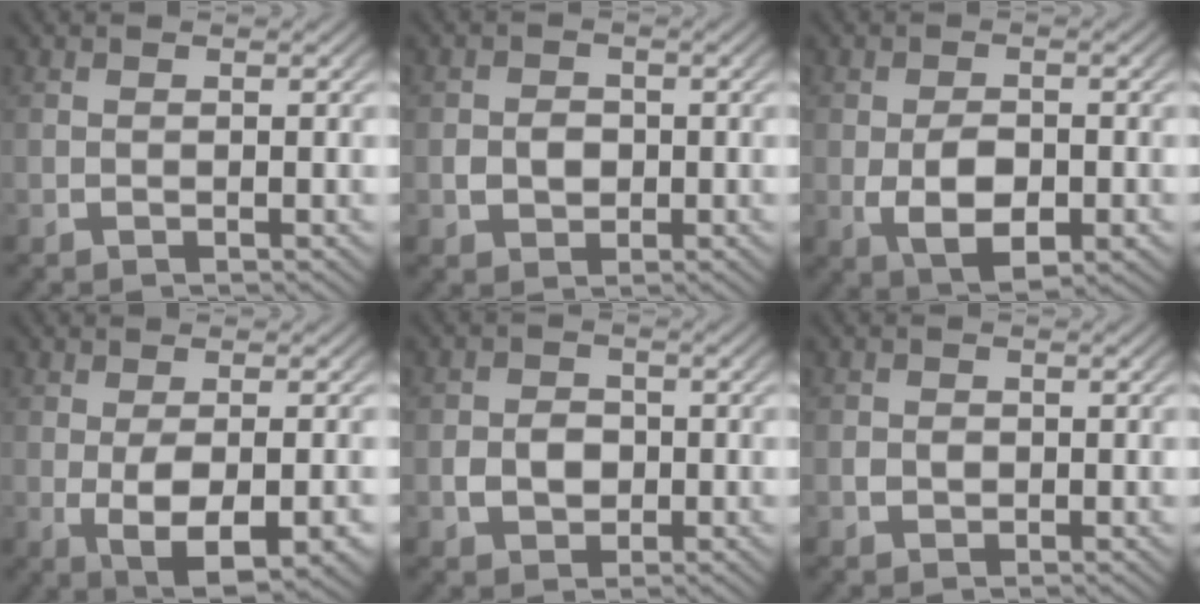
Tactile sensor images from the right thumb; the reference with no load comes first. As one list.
[{"total": 2.7, "force": [-0.3, 2.3, 1.4], "torque": [-0.027, -0.008, 0.002]}, {"total": 6.5, "force": [-1.2, 4.2, 4.9], "torque": [-0.111, -0.032, -0.001]}, {"total": 7.1, "force": [-2.0, 4.1, 5.5], "torque": [-0.129, -0.045, -0.004]}, {"total": 3.3, "force": [-0.5, 2.7, 1.8], "torque": [-0.034, -0.010, -0.001]}, {"total": 1.4, "force": [-0.1, 1.2, 0.7], "torque": [-0.014, -0.004, 0.001]}]